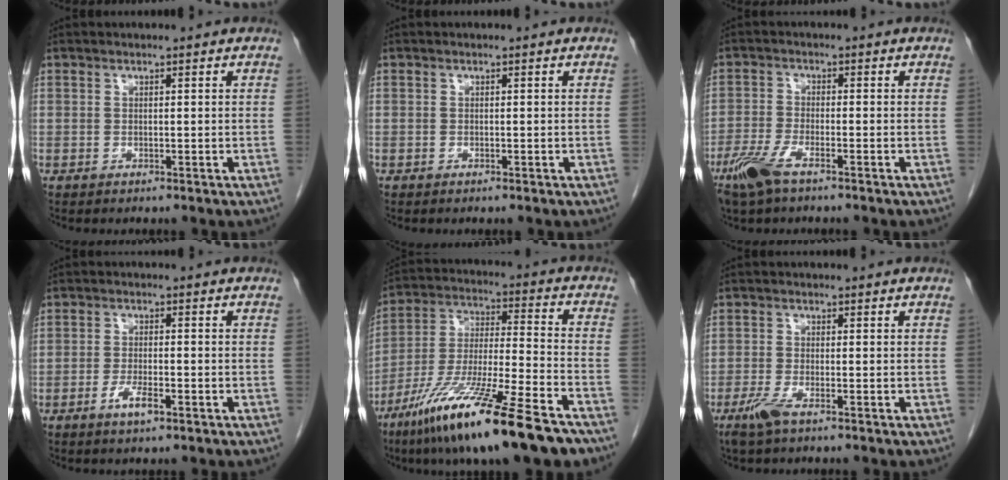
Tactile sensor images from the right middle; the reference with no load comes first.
{"total": 0.0}
{"total": 5.6, "force": [-3.8, 1.3, 4.0], "torque": [-0.095, -0.011, -0.073]}
{"total": 3.4, "force": [-1.7, 0.6, 2.8], "torque": [-0.053, -0.001, -0.030]}
{"total": 21.6, "force": [-14.4, 1.5, 16.0], "torque": [-0.272, -0.050, -0.257]}
{"total": 2.9, "force": [-1.9, 0.4, 2.2], "torque": [-0.052, -0.007, -0.041]}